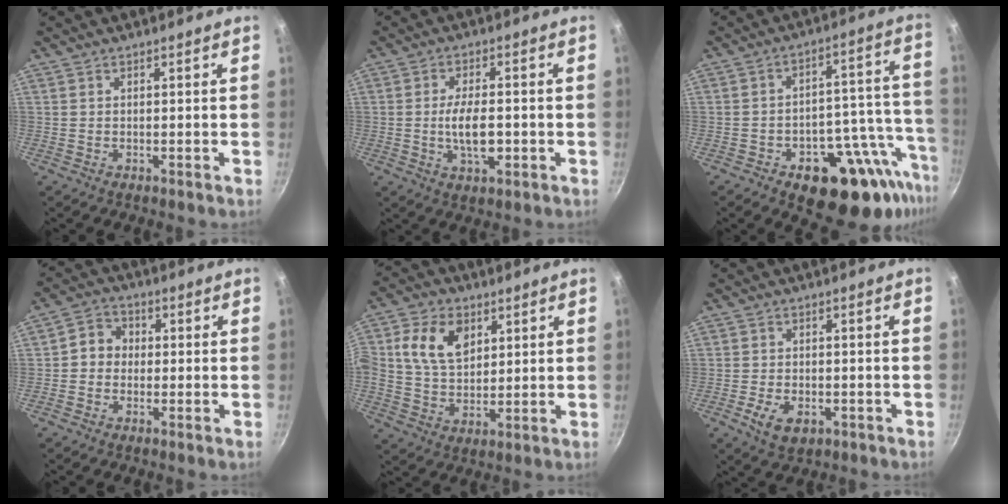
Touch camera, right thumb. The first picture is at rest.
{"total": 7.5, "force": [-1.2, 3.4, 6.6], "torque": [-0.106, 0.008, -0.021]}
{"total": 20.2, "force": [-9.9, 11.1, 13.7], "torque": [-0.120, 0.045, -0.138]}
{"total": 5.3, "force": [-0.1, 4.8, 2.4], "torque": [-0.012, 0.012, -0.017]}
{"total": 11.4, "force": [3.6, 7.9, 7.3], "torque": [-0.115, -0.006, 0.061]}
{"total": 6.1, "force": [-2.3, 3.8, 4.1], "torque": [-0.069, 0.008, -0.033]}